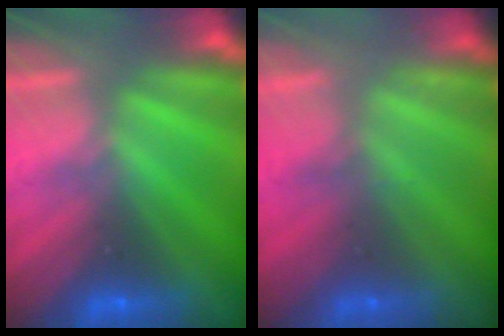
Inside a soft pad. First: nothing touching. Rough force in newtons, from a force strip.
{"total": 2.3}